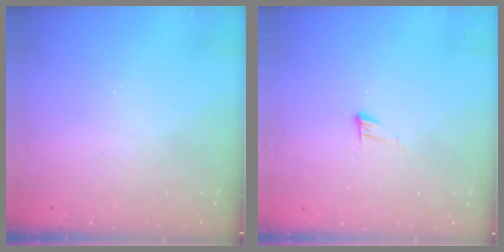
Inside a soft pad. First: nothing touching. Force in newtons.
{"total": 4.2, "press": 4.2, "slide": 0.4}